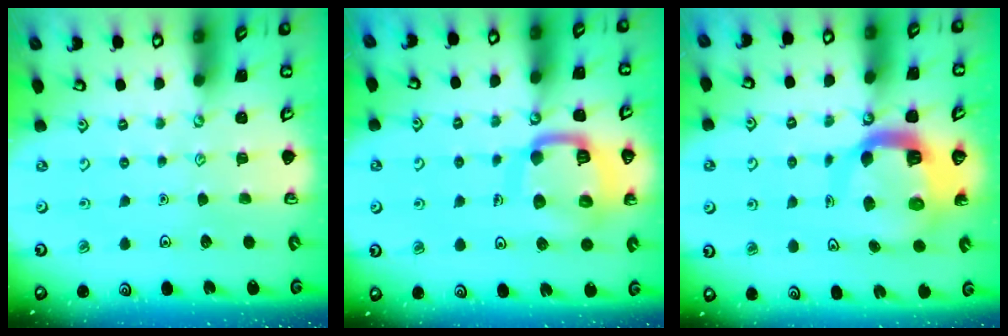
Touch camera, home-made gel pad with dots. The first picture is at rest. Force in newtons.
{"total": 15.4, "press": 15.3, "slide": 1.6}
{"total": 11.3, "press": 11.2, "slide": 1.5}